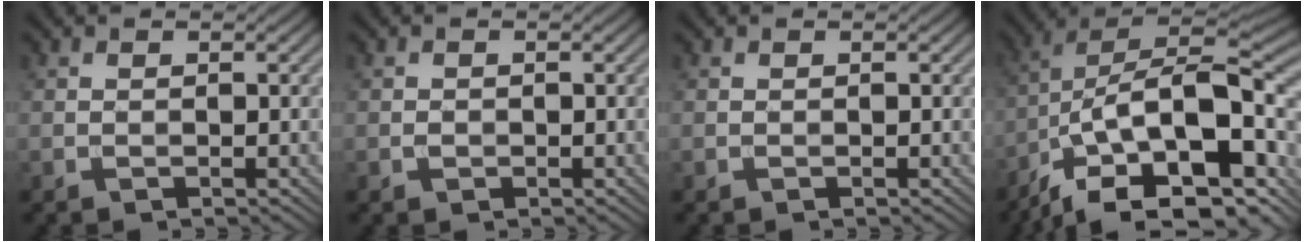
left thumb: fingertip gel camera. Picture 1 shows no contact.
{"total": 0.8, "force": [-0.2, 0.7, 0.3], "torque": [-0.002, -0.004, -0.006]}
{"total": 0.0}
{"total": 19.2, "force": [-9.6, 9.0, 14.0], "torque": [-0.236, -0.007, -0.158]}